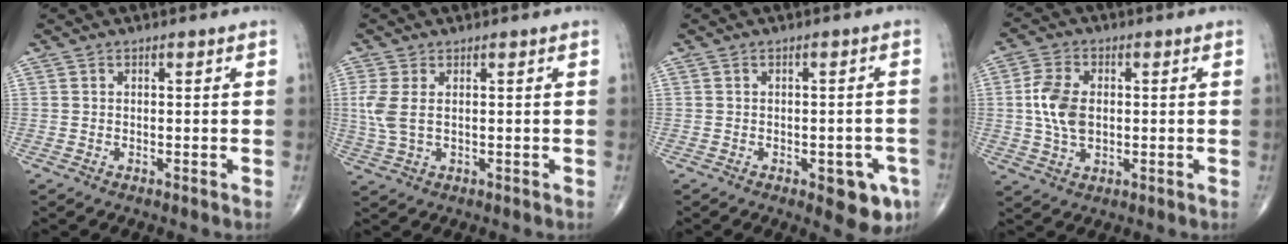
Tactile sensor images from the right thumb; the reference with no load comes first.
{"total": 4.9, "force": [0.7, 2.5, 4.1], "torque": [-0.116, 0.003, 0.019]}
{"total": 7.1, "force": [-3.1, 3.0, 5.7], "torque": [-0.045, 0.005, -0.030]}
{"total": 8.3, "force": [0.4, 5.2, 6.4], "torque": [-0.127, 0.003, 0.008]}